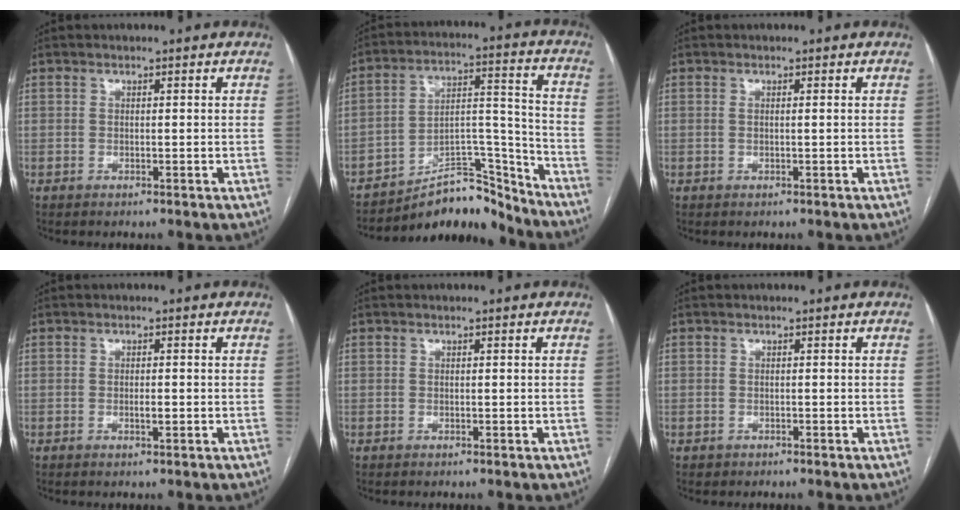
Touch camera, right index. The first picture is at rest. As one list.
[{"total": 12.8, "force": [-12.0, 3.8, 2.5], "torque": [-0.020, 0.065, -0.191]}, {"total": 0.7, "force": [0.2, 0.1, 0.7], "torque": [-0.021, -0.001, 0.005]}, {"total": 1.1, "force": [-0.2, 0.3, 1.1], "torque": [-0.017, 0.000, -0.004]}, {"total": 0.0}, {"total": 0.7, "force": [-0.4, 0.6, -0.1], "torque": [-0.006, 0.004, -0.008]}]